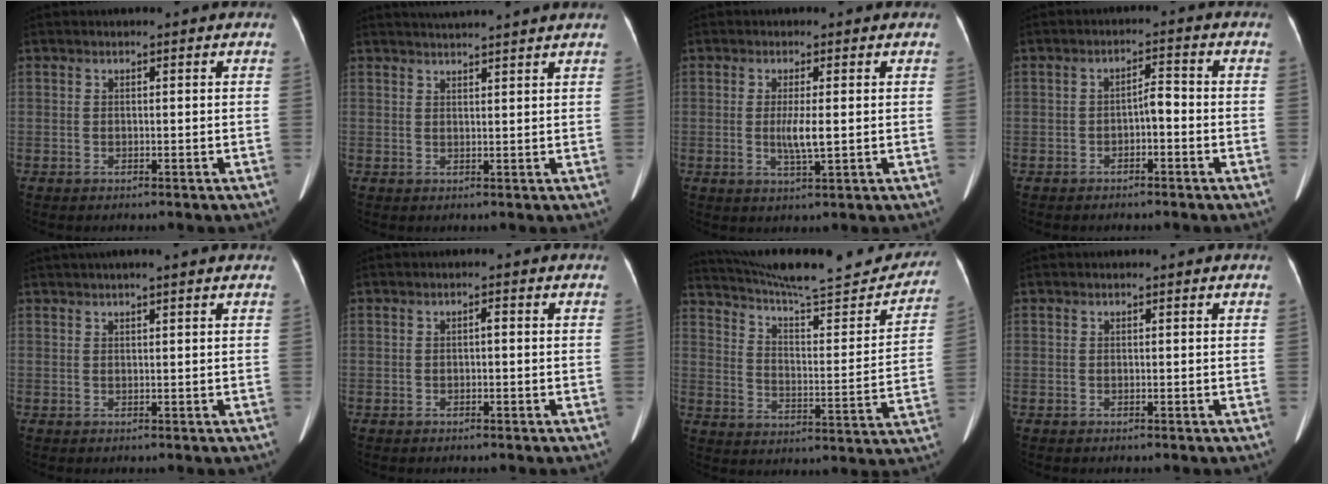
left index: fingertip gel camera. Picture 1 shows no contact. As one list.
[{"total": 7.2, "force": [6.6, -1.1, 2.6], "torque": [-0.035, 0.024, 0.081]}, {"total": 3.5, "force": [-0.1, 0.2, 3.5], "torque": [-0.072, -0.007, 0.002]}, {"total": 2.7, "force": [-1.1, 0.9, 2.3], "torque": [-0.036, 0.013, -0.018]}, {"total": 5.4, "force": [4.4, -0.1, 3.1], "torque": [-0.045, 0.036, 0.062]}, {"total": 0.9, "force": [-0.2, 0.3, 0.8], "torque": [-0.011, 0.003, -0.004]}, {"total": 25.8, "force": [23.5, 3.6, 10.1], "torque": [-0.154, -0.043, 0.316]}, {"total": 0.0}]